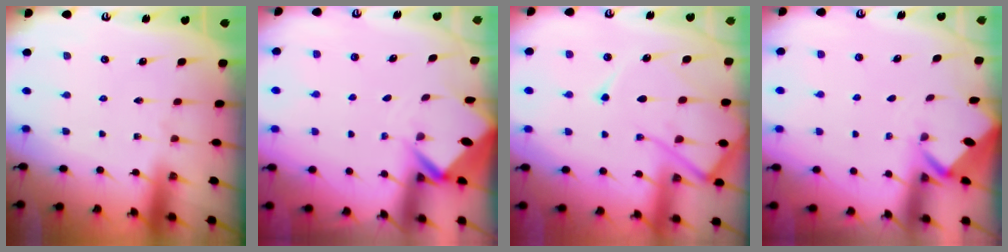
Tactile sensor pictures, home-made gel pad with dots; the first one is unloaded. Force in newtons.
{"total": 3.6, "press": 3.6, "slide": 0.2}
{"total": 13.1, "press": 13.0, "slide": 1.4}
{"total": 1.9, "press": 1.9, "slide": 0.2}